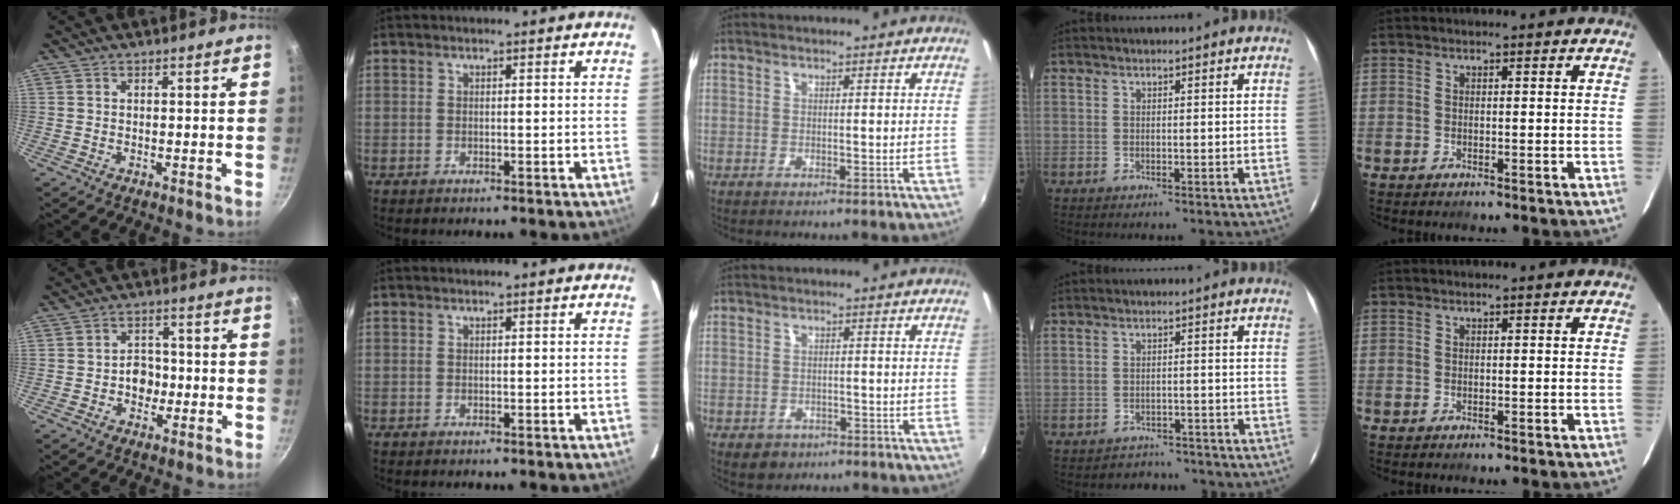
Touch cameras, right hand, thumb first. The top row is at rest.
{"thumb": {"total": 4.7, "force": [-1.1, 3.8, 2.5], "torque": [-0.004, 0.013, -0.020]}, "middle": {"total": 3.6, "force": [-1.9, 2.8, 1.2], "torque": [-0.029, -0.006, -0.023]}, "ring": {"total": 6.4, "force": [-5.6, 3.0, 0.7], "torque": [-0.013, 0.019, -0.069]}}